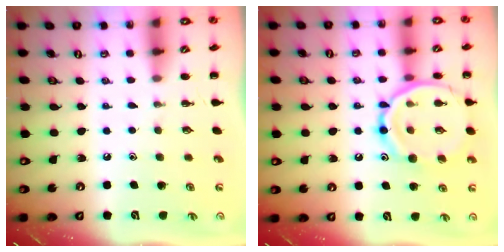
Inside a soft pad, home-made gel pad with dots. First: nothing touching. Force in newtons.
{"total": 17.6, "press": 17.5, "slide": 1.6}